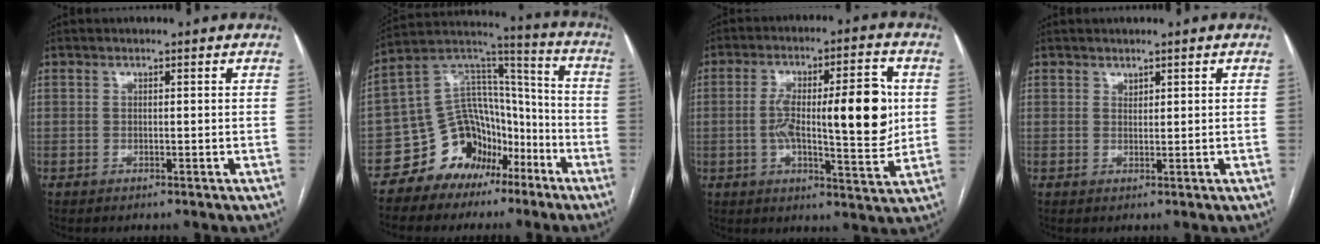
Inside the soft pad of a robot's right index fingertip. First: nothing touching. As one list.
[{"total": 13.7, "force": [-8.0, 9.7, 5.4], "torque": [-0.097, 0.073, -0.133]}, {"total": 15.7, "force": [0.8, 3.8, 15.2], "torque": [-0.236, 0.018, 0.014]}, {"total": 0.7, "force": [0.7, 0.3, 0.1], "torque": [0.000, -0.001, 0.012]}]